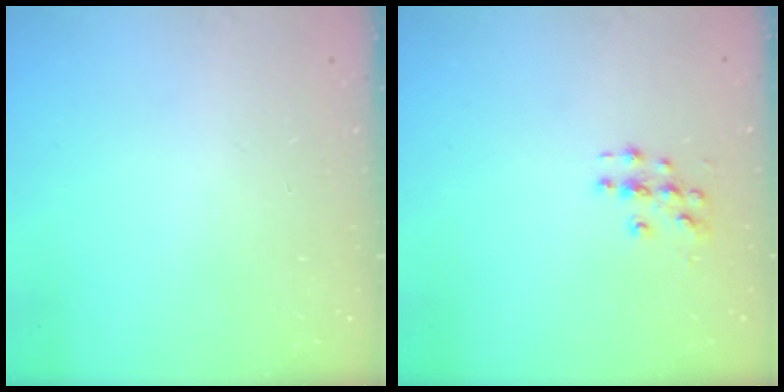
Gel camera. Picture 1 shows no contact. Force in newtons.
{"total": 3.9, "press": 3.9, "slide": 0.2}